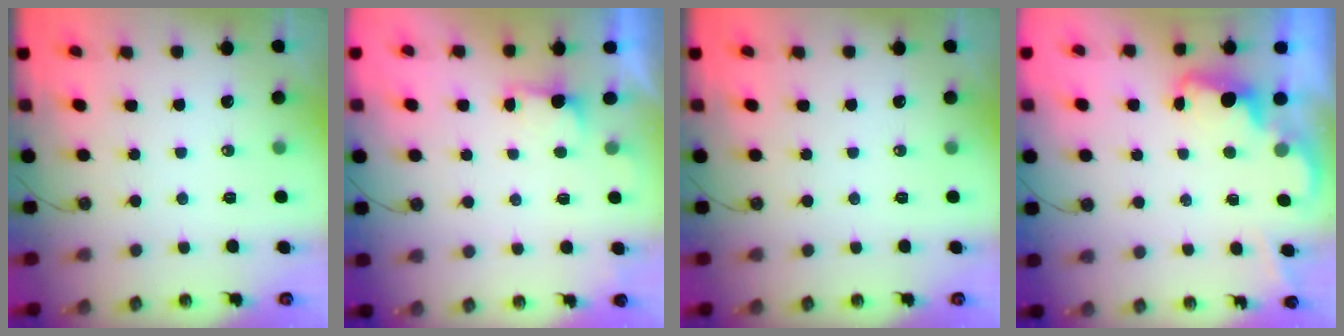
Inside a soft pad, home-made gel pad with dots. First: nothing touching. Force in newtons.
{"total": 1.2, "press": 0.9, "slide": 0.8}
{"total": 0.0}
{"total": 1.9, "press": 1.9, "slide": 0.6}